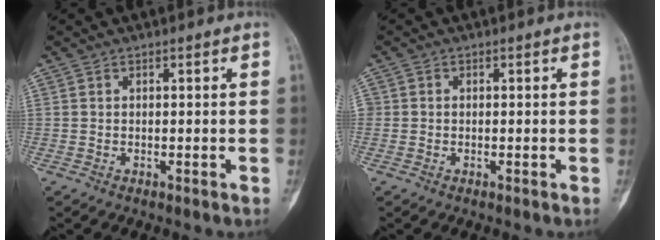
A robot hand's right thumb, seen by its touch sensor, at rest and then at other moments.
{"total": 0.8, "force": [0.0, 0.8, 0.2], "torque": [0.003, 0.003, -0.002]}